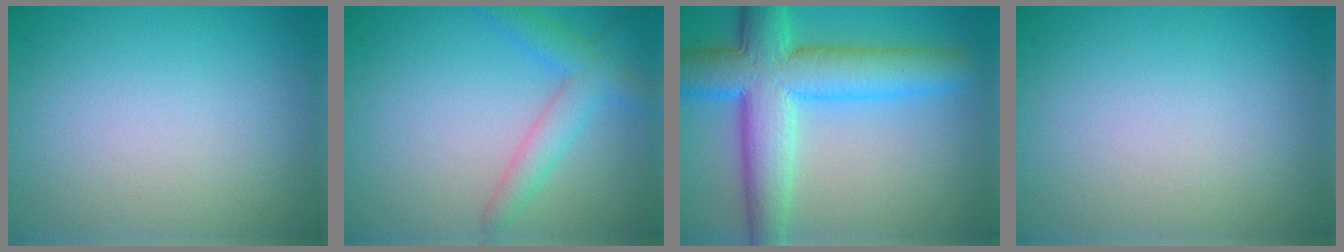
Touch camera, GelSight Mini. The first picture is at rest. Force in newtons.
{"total": 2.2, "press": 2.2, "slide": 0.2}
{"total": 9.3, "press": 9.3, "slide": 0.3}
{"total": 0.0}